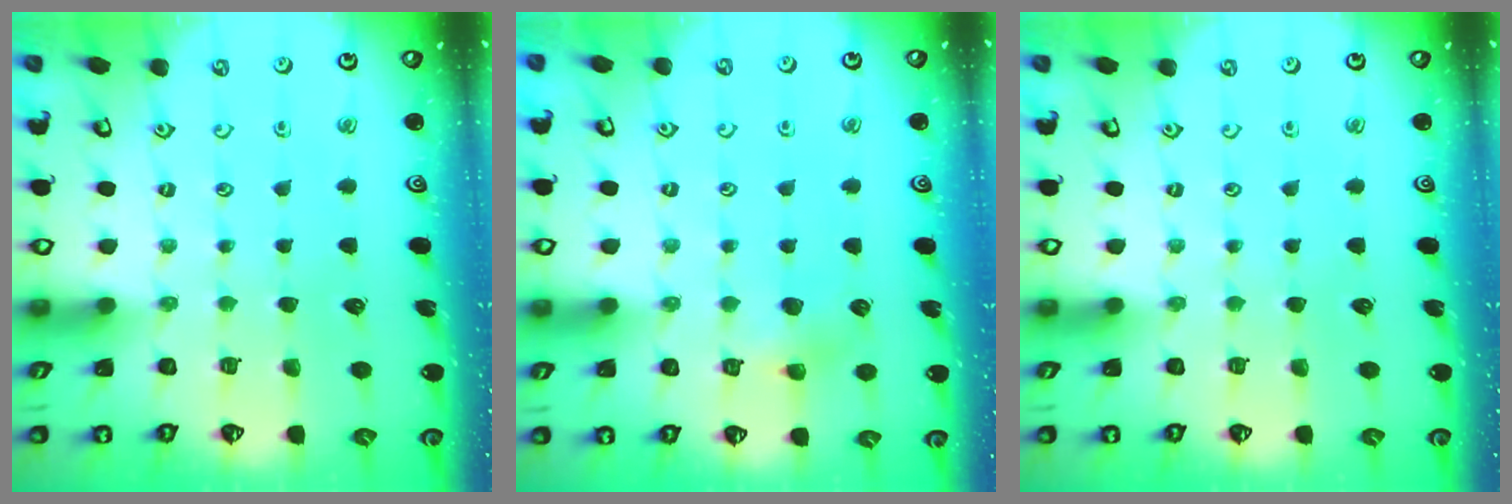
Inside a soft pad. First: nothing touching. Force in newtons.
{"total": 5.7, "press": 5.7, "slide": 0.8}
{"total": 0.0}